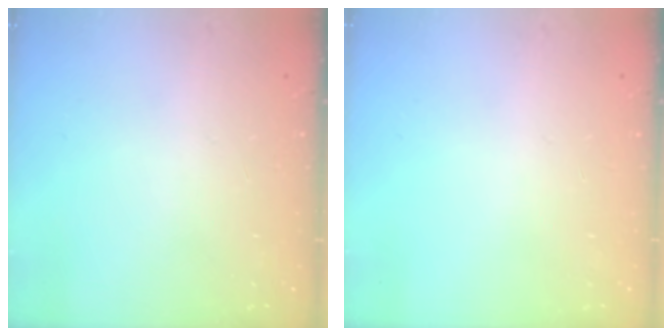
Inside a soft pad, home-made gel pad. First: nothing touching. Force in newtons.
{"total": 0.0}